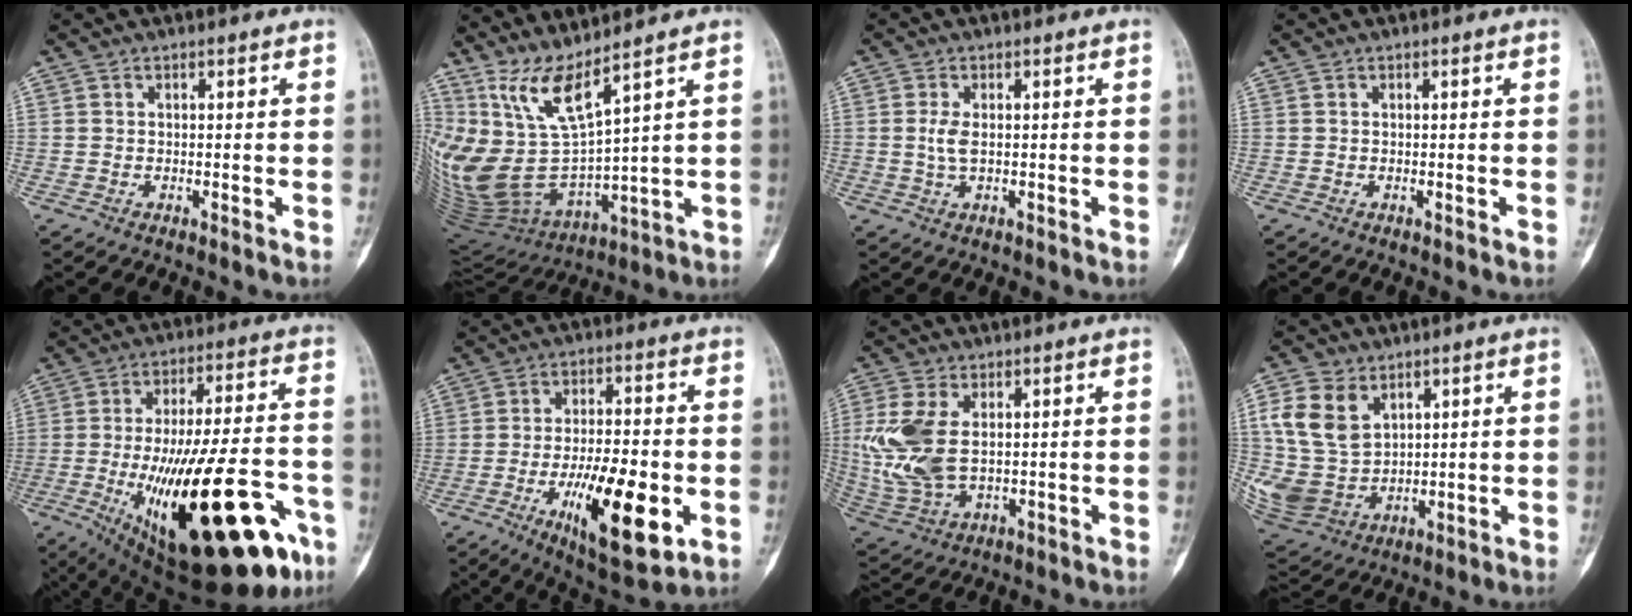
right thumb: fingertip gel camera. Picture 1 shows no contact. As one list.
[{"total": 15.9, "force": [10.0, 3.2, 12.0], "torque": [-0.245, -0.074, 0.221]}, {"total": 2.7, "force": [0.1, 1.2, 2.4], "torque": [-0.057, -0.001, 0.003]}, {"total": 0.0}, {"total": 34.0, "force": [-12.5, 11.9, 29.3], "torque": [-0.416, 0.021, -0.169]}, {"total": 17.6, "force": [-5.4, 6.0, 15.7], "torque": [-0.244, 0.007, -0.076]}, {"total": 11.6, "force": [1.6, 6.7, 9.4], "torque": [-0.218, -0.003, 0.044]}, {"total": 14.0, "force": [5.1, 10.2, 8.1], "torque": [-0.141, -0.016, 0.120]}]